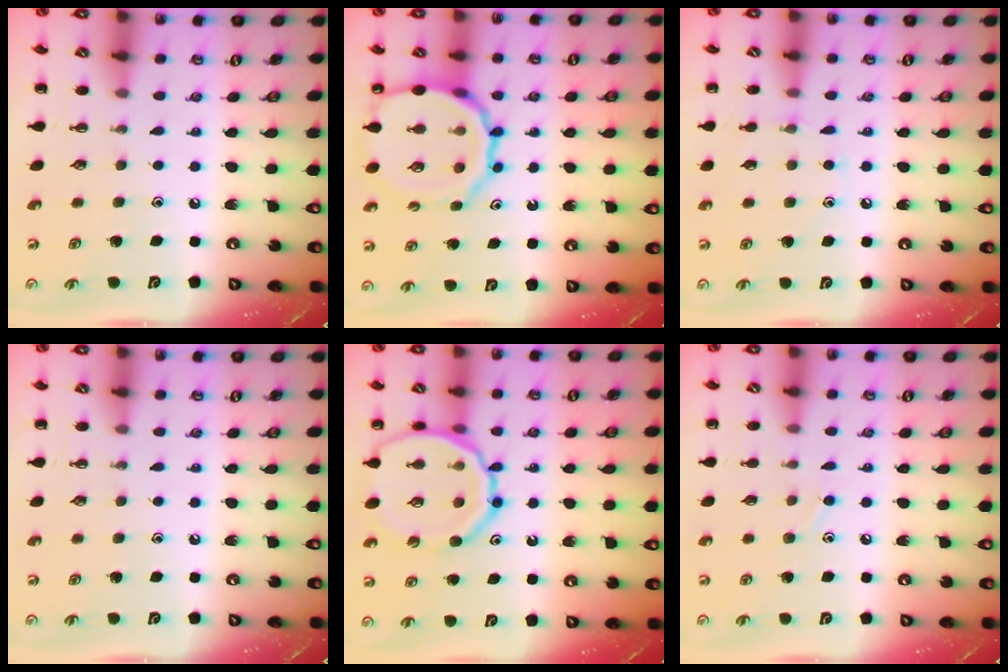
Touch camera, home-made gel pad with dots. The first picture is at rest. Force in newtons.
{"total": 16.4, "press": 16.3, "slide": 1.9}
{"total": 6.7, "press": 6.4, "slide": 2.0}
{"total": 0.0}
{"total": 17.4, "press": 17.2, "slide": 2.7}
{"total": 5.4, "press": 5.0, "slide": 1.8}